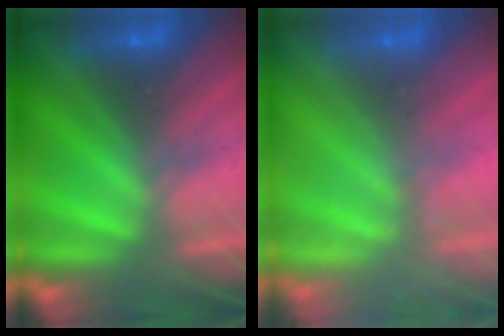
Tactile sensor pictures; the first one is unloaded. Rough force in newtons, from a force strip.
{"total": 2.4}